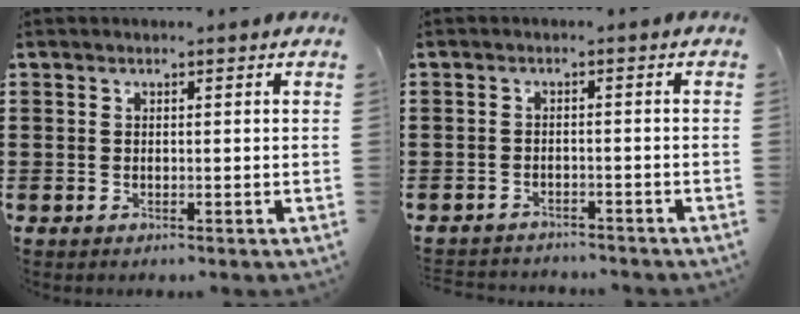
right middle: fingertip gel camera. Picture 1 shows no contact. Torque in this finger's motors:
{"motor_torque": [2.03, -0.11, 0.39, 0.10]}